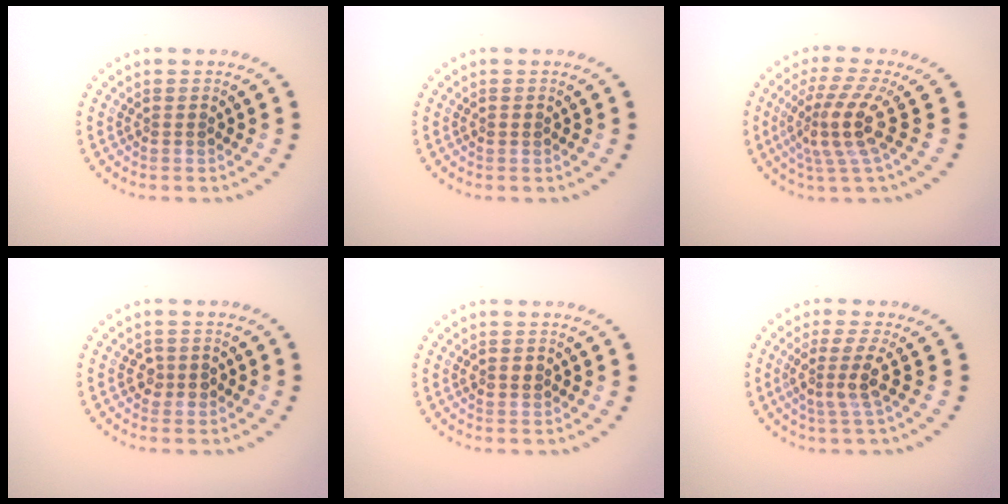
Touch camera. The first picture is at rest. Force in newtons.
{"total": 0.5, "press": 0.5, "slide": 0.1}
{"total": 4.3, "press": 3.1, "slide": 3.0}
{"total": 1.5, "press": 1.5, "slide": 0.3}
{"total": 1.5, "press": 1.5, "slide": 0.2}
{"total": 3.0, "press": 2.3, "slide": 1.9}